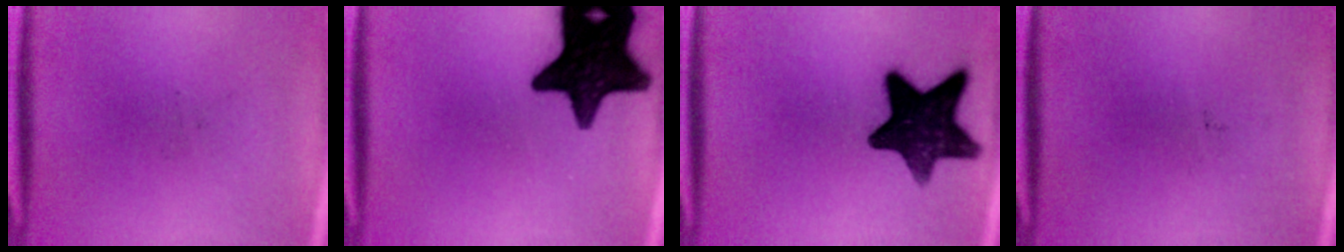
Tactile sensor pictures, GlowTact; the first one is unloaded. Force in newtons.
{"total": 17.6}
{"total": 13.9}
{"total": 0.0}